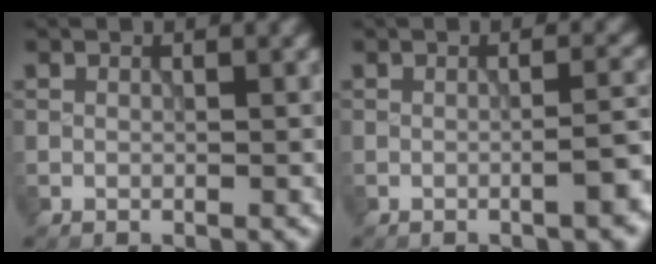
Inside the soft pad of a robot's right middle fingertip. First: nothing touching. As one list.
[{"total": 3.2, "force": [-1.1, 0.8, 2.9], "torque": [-0.031, 0.011, -0.022]}]